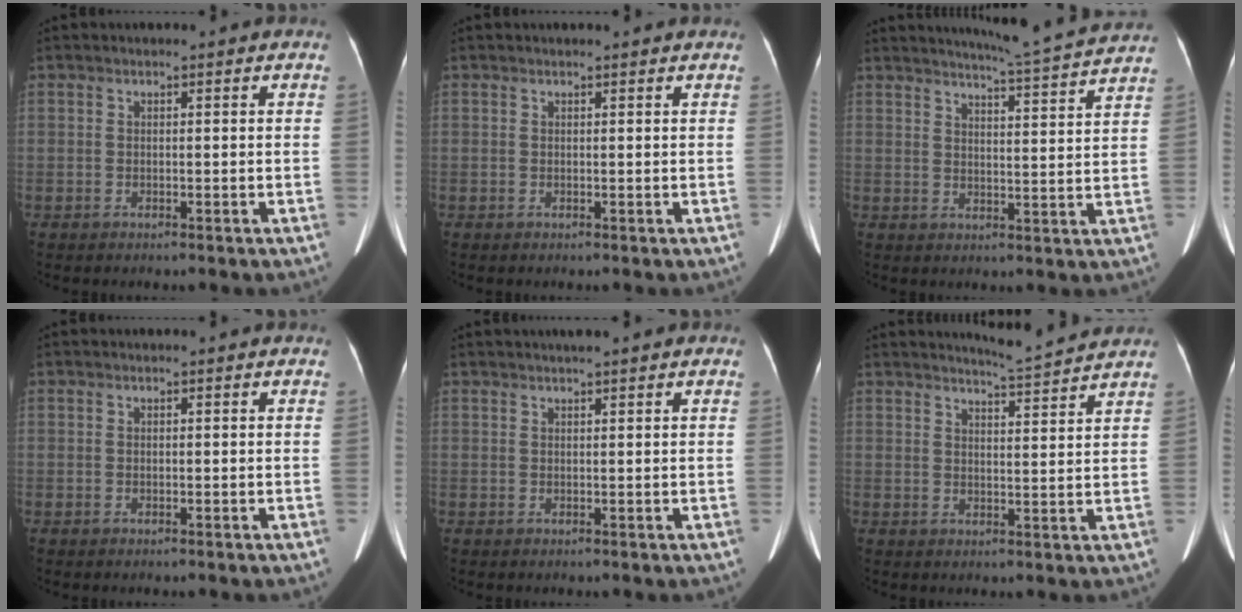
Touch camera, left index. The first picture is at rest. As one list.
[{"total": 1.7, "force": [1.6, 0.1, 0.5], "torque": [-0.011, 0.011, 0.017]}, {"total": 11.9, "force": [11.2, -1.6, 3.6], "torque": [-0.070, -0.020, 0.142]}, {"total": 0.0}, {"total": 3.2, "force": [2.5, 0.2, 1.9], "torque": [-0.024, 0.025, 0.037]}, {"total": 5.6, "force": [5.4, -1.1, 0.6], "torque": [-0.023, -0.011, 0.077]}]